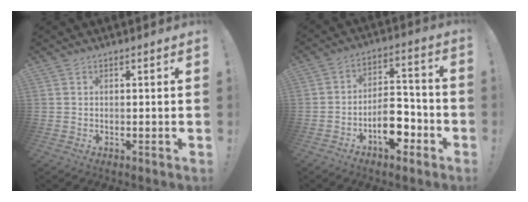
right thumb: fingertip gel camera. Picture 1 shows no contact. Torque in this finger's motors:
{"motor_torque": [0.59, 0.61, 1.01, -1.07, 0.00]}